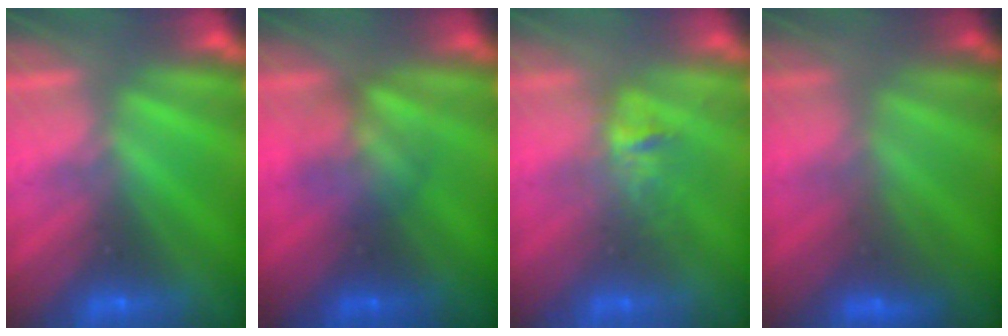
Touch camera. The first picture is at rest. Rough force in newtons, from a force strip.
{"total": 2.9}
{"total": 2.7}
{"total": 2.9}